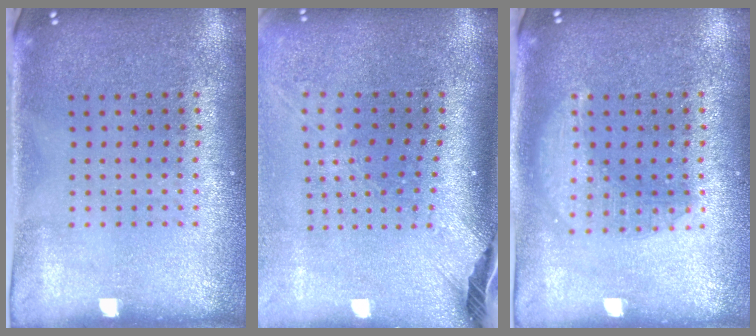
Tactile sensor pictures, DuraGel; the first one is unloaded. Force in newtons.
{"total": 2.5, "press": 1.8, "slide": 1.7}
{"total": 2.4, "press": 2.4, "slide": 0.3}